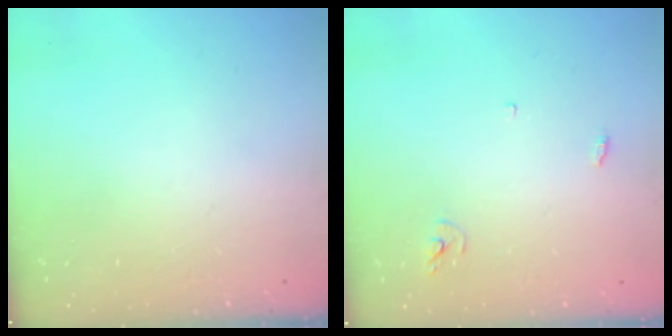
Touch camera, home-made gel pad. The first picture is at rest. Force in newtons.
{"total": 2.9, "press": 2.9, "slide": 0.2}